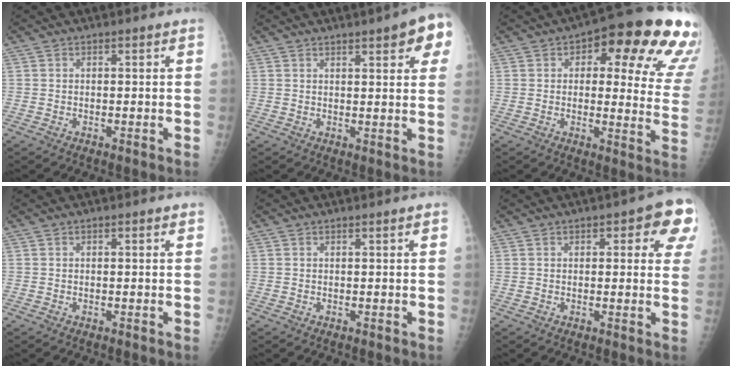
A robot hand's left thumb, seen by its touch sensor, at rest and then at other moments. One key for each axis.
{"total": 8.0, "fx": 4.1, "fy": 2.1, "fz": 6.5, "tx": -0.059, "ty": -0.008, "tz": 0.045}
{"total": 21.9, "fx": 10.9, "fy": 8.5, "fz": 17.1, "tx": -0.166, "ty": -0.021, "tz": 0.119}
{"total": 0.7, "fx": 0.4, "fy": 0.2, "fz": 0.5, "tx": -0.008, "ty": 0.001, "tz": 0.004}
{"total": 0.5, "fx": 0.4, "fy": -0.1, "fz": 0.3, "tx": -0.009, "ty": -0.001, "tz": 0.009}
{"total": 9.1, "fx": 3.8, "fy": 3.5, "fz": 7.4, "tx": -0.051, "ty": -0.006, "tz": 0.036}